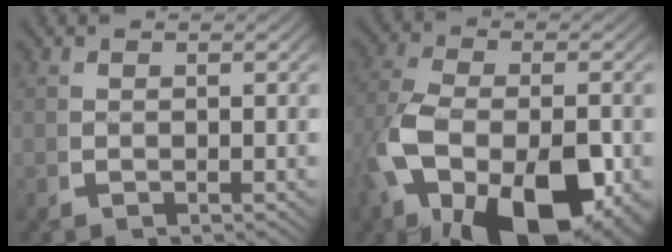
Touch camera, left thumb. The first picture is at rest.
{"total": 13.8, "force": [-4.1, 7.6, 10.8], "torque": [-0.247, -0.061, -0.033]}